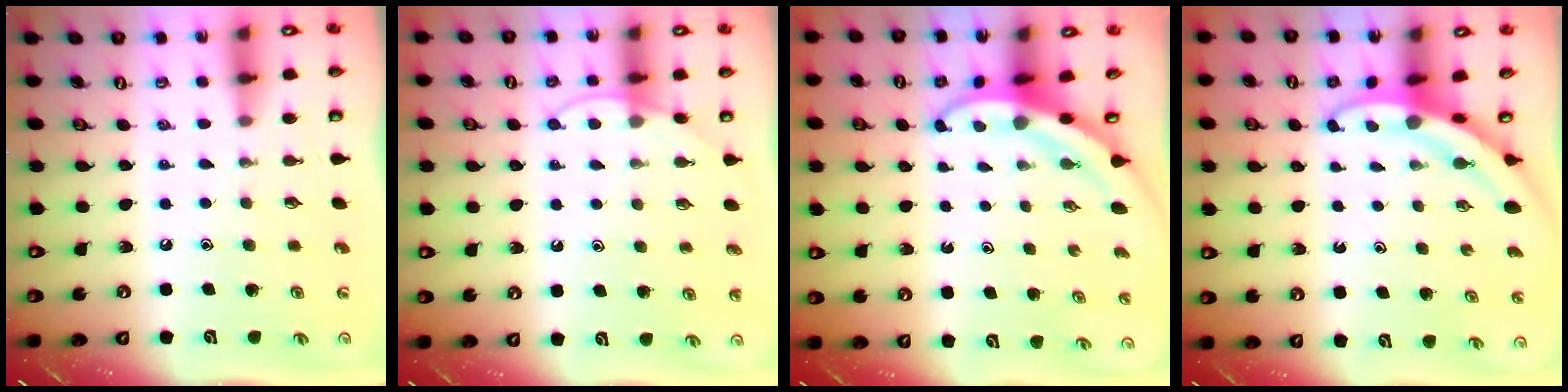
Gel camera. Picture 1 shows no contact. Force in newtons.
{"total": 6.2, "press": 6.1, "slide": 0.7}
{"total": 3.7, "press": 3.7, "slide": 0.5}
{"total": 3.3, "press": 3.3, "slide": 0.2}